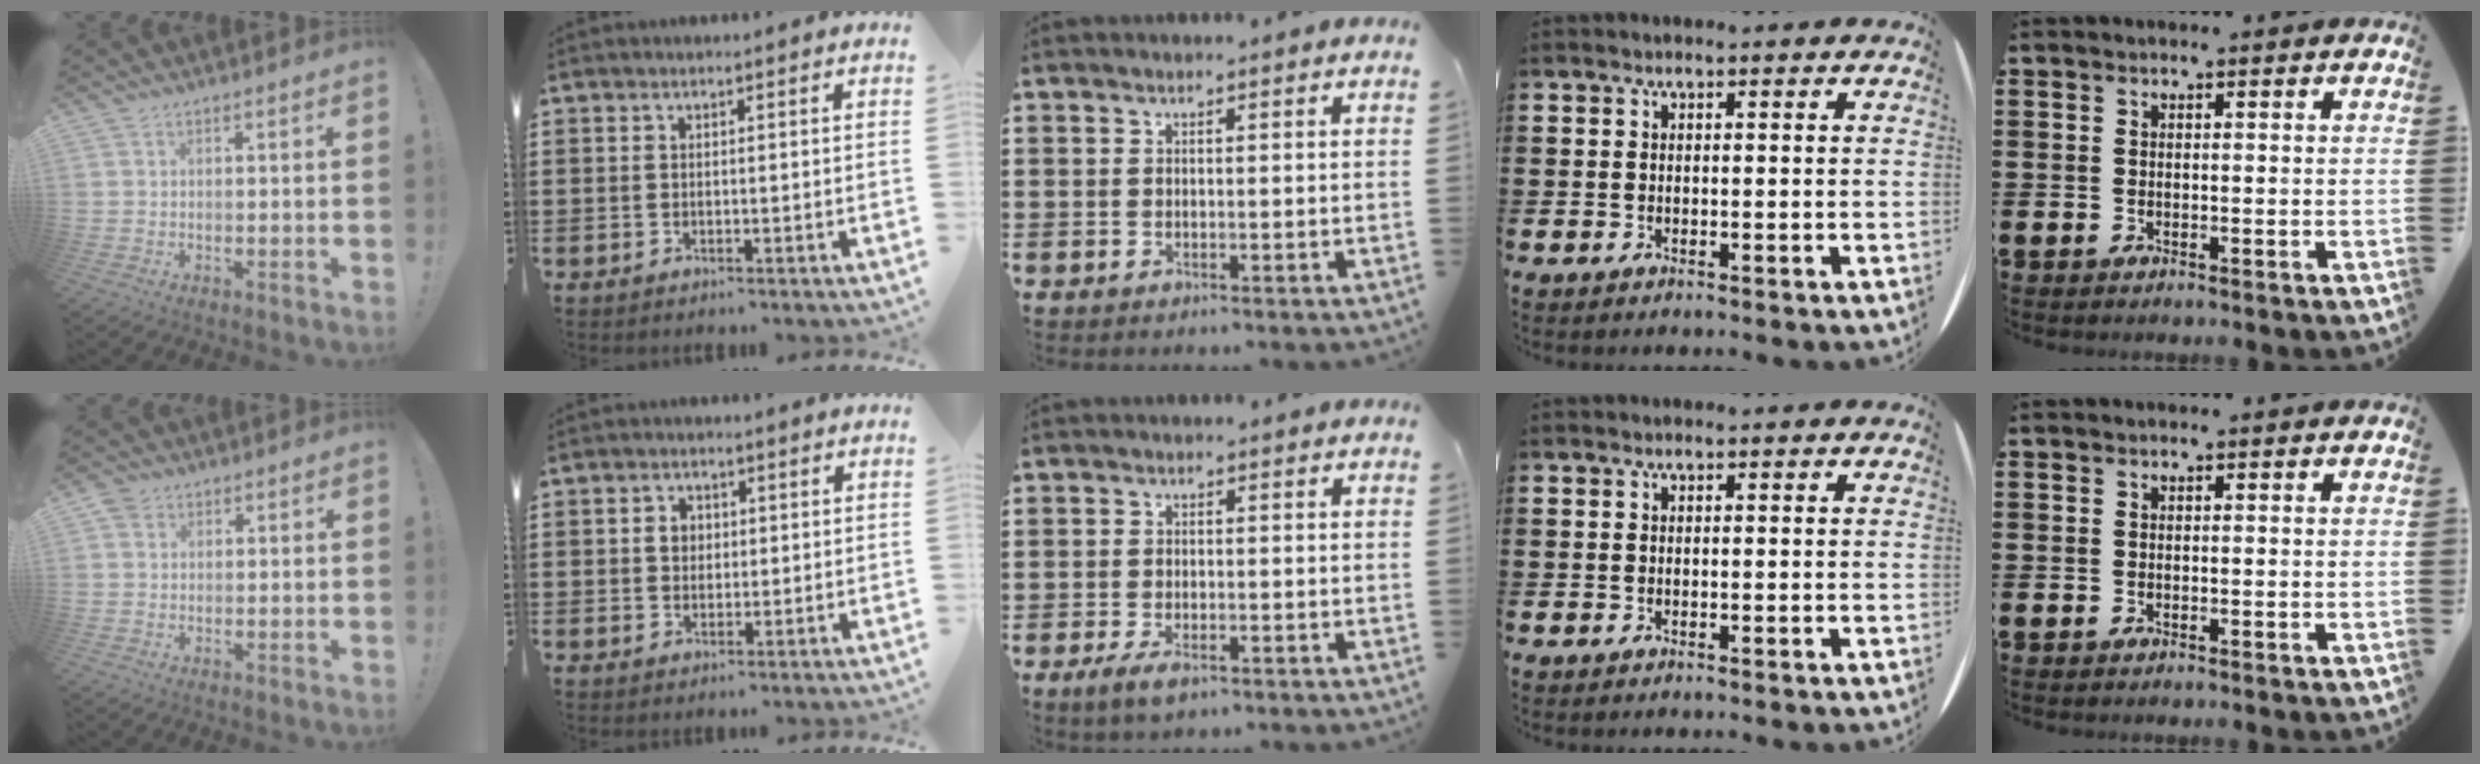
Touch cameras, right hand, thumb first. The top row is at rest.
{"thumb": {"total": 2.5, "force": [1.3, 2.0, 0.6], "torque": [-0.010, 0.001, 0.023]}, "index": {"total": 2.4, "force": [0.4, 2.0, 1.2], "torque": [-0.031, 0.011, 0.005]}, "middle": {"total": 2.8, "force": [-1.6, 1.0, 2.1], "torque": [-0.048, -0.002, -0.032]}}